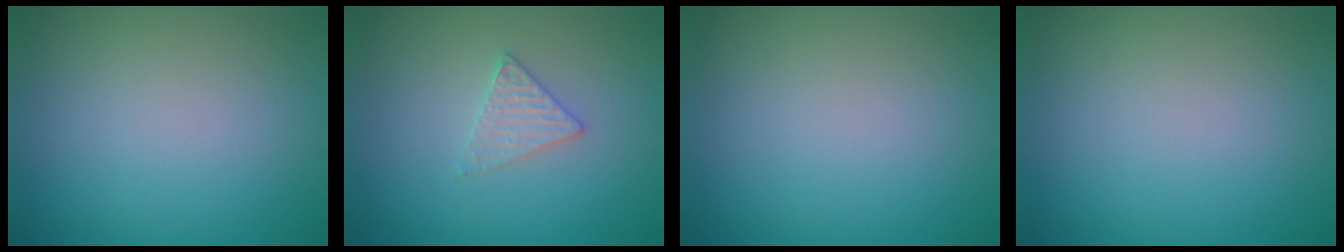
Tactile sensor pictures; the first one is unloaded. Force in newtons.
{"total": 1.8, "press": 1.8, "slide": 0.3}
{"total": 0.0}
{"total": 0.0}